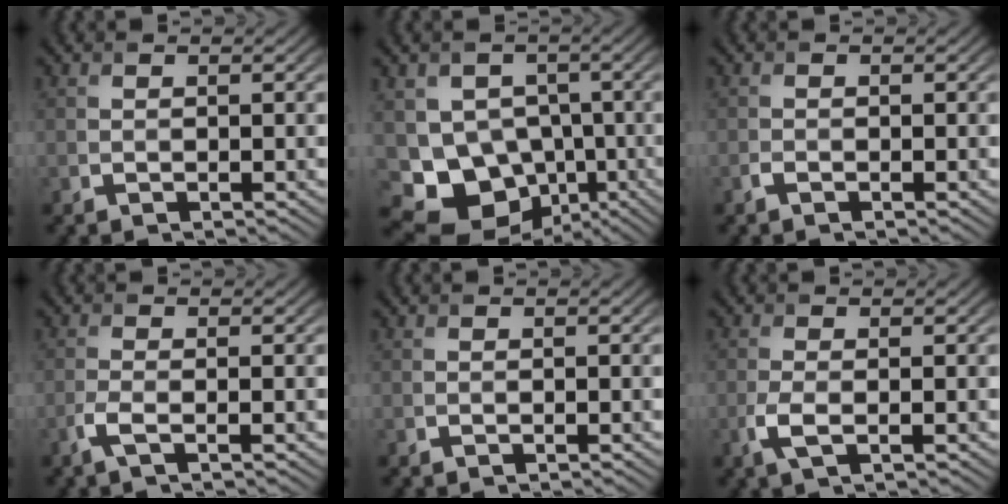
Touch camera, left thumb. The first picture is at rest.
{"total": 10.0, "force": [-2.7, 8.6, 4.2], "torque": [-0.093, -0.023, -0.059]}
{"total": 0.7, "force": [-0.5, 0.2, 0.4], "torque": [-0.009, -0.001, -0.010]}
{"total": 2.1, "force": [-1.0, 0.3, 1.8], "torque": [-0.043, 0.002, -0.029]}
{"total": 0.0}
{"total": 2.5, "force": [-0.8, 0.8, 2.2], "torque": [-0.059, -0.004, -0.022]}